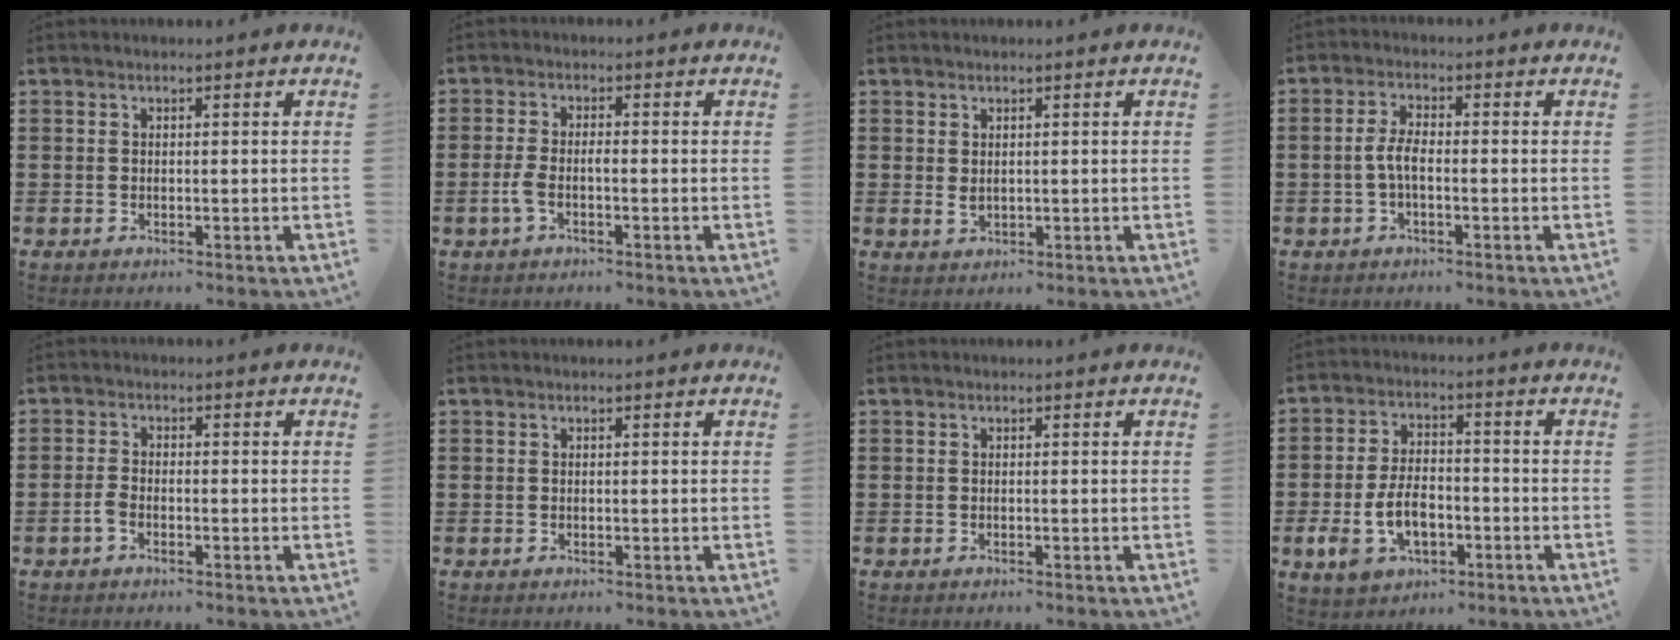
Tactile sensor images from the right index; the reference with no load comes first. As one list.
[{"total": 2.7, "force": [-1.1, 0.8, 2.4], "torque": [-0.064, -0.006, -0.027]}, {"total": 1.2, "force": [0.4, 0.8, 0.9], "torque": [-0.018, 0.003, 0.007]}, {"total": 3.7, "force": [-0.8, 1.3, 3.4], "torque": [-0.083, -0.003, -0.023]}, {"total": 1.9, "force": [-1.0, 0.6, 1.5], "torque": [-0.035, -0.003, -0.021]}, {"total": 0.0}, {"total": 0.0}, {"total": 7.4, "force": [-2.3, 4.4, 5.5], "torque": [-0.117, -0.001, -0.049]}]